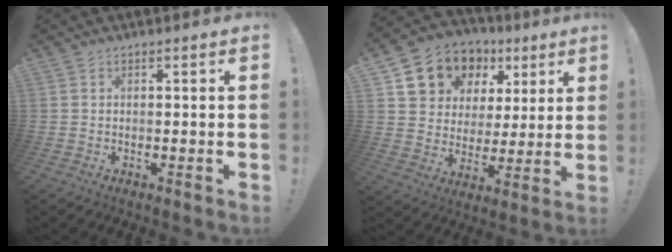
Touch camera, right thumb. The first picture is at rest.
{"total": 12.5, "force": [7.1, 9.6, 3.7], "torque": [-0.066, -0.042, 0.145]}